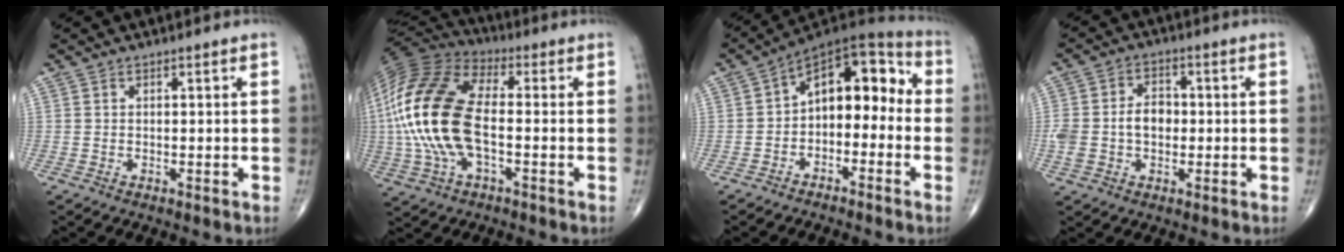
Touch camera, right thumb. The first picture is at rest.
{"total": 20.7, "force": [-1.8, 10.2, 18.0], "torque": [-0.395, 0.022, -0.036]}
{"total": 13.0, "force": [-1.4, 8.1, 10.1], "torque": [-0.106, 0.057, -0.037]}
{"total": 8.2, "force": [-0.4, 5.8, 5.7], "torque": [-0.104, 0.024, -0.008]}